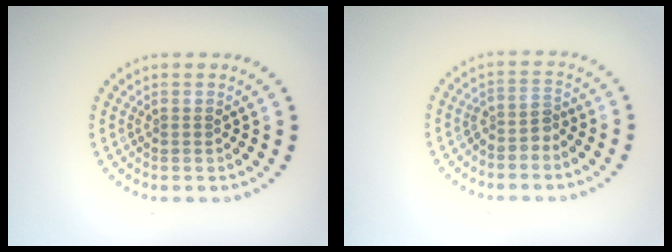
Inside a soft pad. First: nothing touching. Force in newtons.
{"total": 1.9, "press": 1.5, "slide": 1.1}